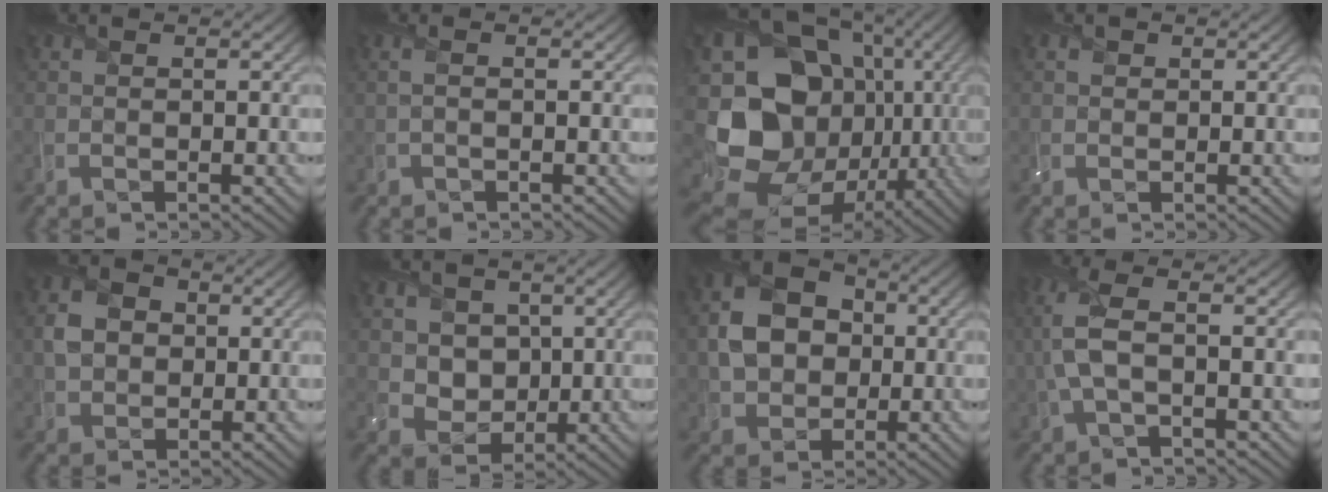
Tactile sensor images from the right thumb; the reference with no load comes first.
{"total": 0.9, "force": [-0.3, -0.3, 0.8], "torque": [-0.017, 0.002, -0.005]}
{"total": 20.0, "force": [-2.4, 16.0, 11.8], "torque": [-0.256, -0.038, -0.018]}
{"total": 0.6, "force": [0.1, 0.6, 0.1], "torque": [-0.003, -0.002, 0.001]}
{"total": 4.1, "force": [0.2, 3.3, 2.5], "torque": [-0.060, 0.004, -0.001]}
{"total": 5.2, "force": [1.5, 4.4, 2.3], "torque": [-0.084, -0.022, 0.038]}
{"total": 8.3, "force": [-0.2, 6.4, 5.2], "torque": [-0.114, 0.004, -0.009]}
{"total": 6.2, "force": [0.0, 2.4, 5.7], "torque": [-0.156, 0.009, -0.006]}